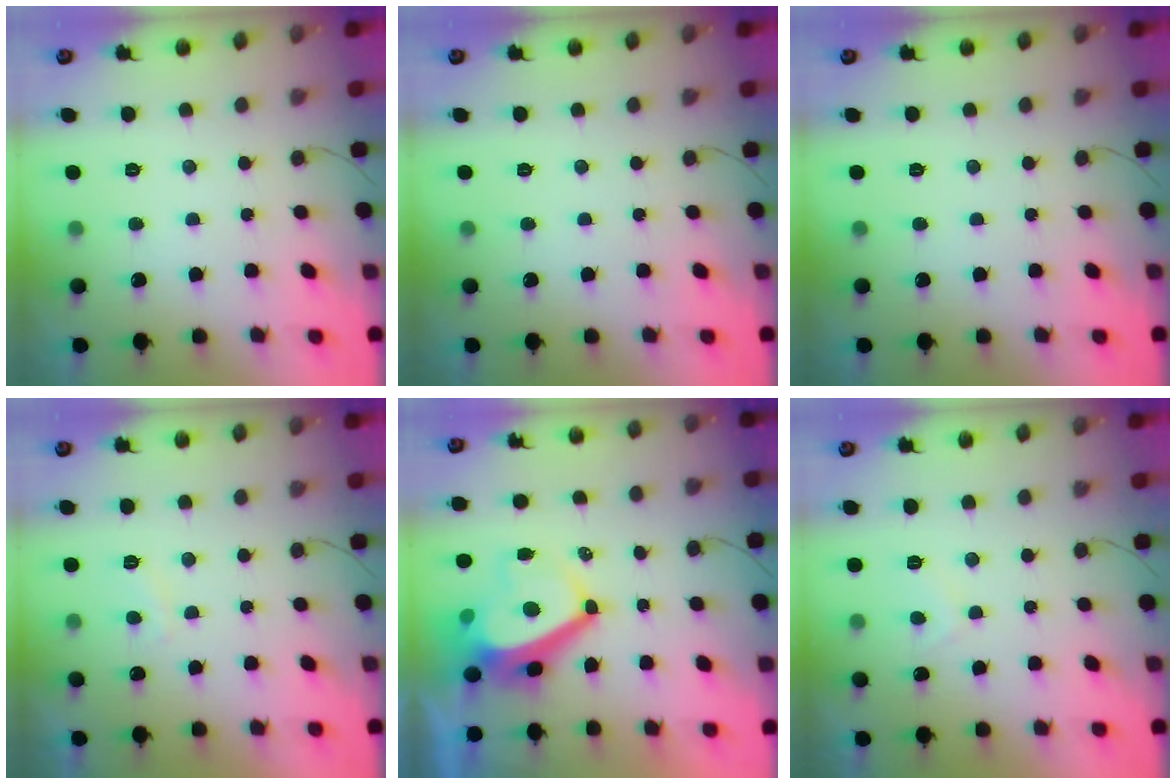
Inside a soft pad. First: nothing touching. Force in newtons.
{"total": 0.0}
{"total": 0.0}
{"total": 2.8, "press": 2.7, "slide": 0.7}
{"total": 7.9, "press": 7.9, "slide": 1.0}
{"total": 2.1, "press": 1.9, "slide": 0.7}